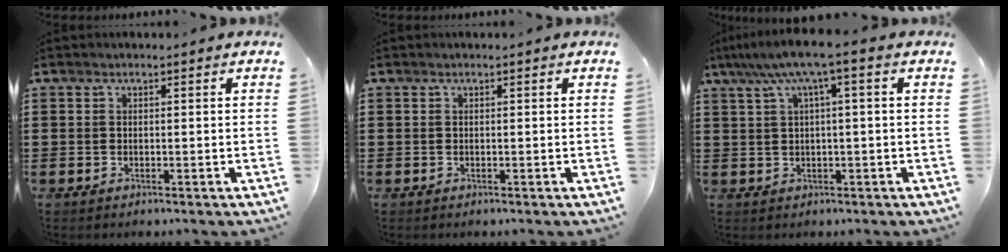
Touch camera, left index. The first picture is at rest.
{"total": 0.0}
{"total": 5.8, "force": [1.7, 0.1, 5.5], "torque": [-0.109, -0.001, 0.027]}